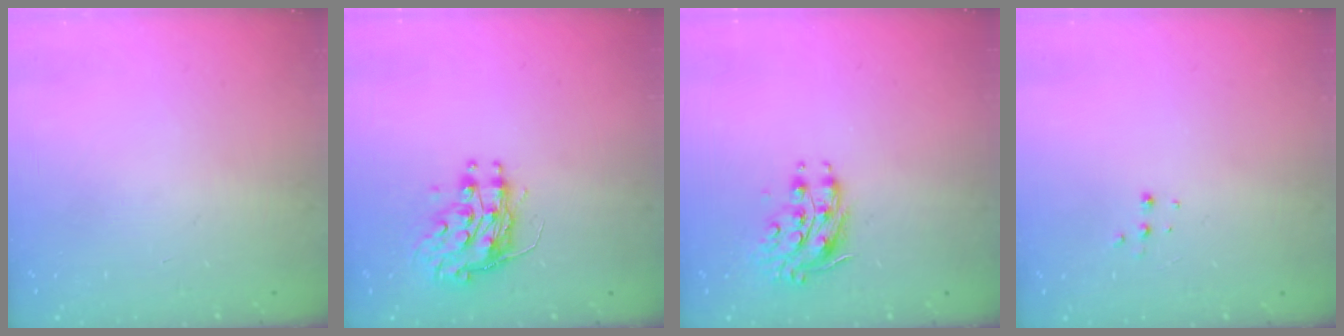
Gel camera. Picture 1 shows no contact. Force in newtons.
{"total": 9.0, "press": 9.0, "slide": 0.2}
{"total": 8.6, "press": 8.5, "slide": 0.9}
{"total": 4.2, "press": 4.2, "slide": 0.6}